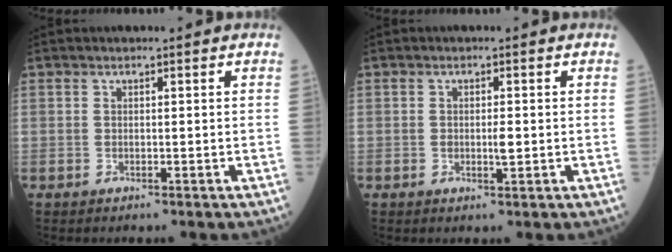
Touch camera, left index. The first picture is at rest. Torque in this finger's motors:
{"motor_torque": [0.10, 0.01, 0.01, 0.01]}